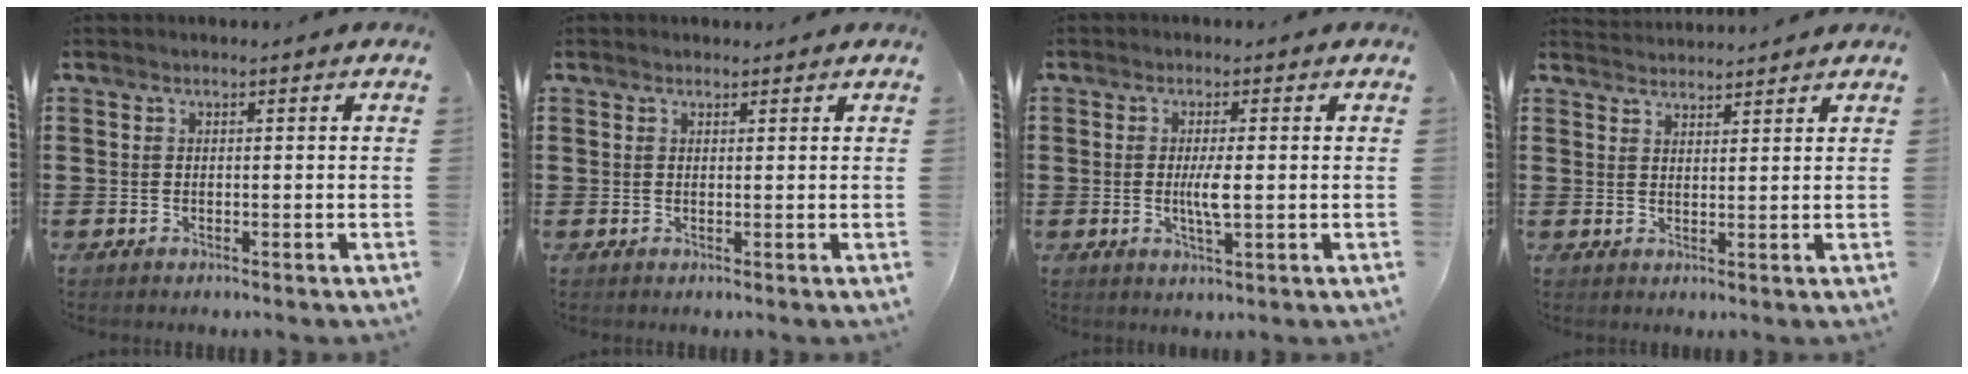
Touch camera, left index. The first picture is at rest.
{"total": 0.8, "force": [0.7, 0.3, 0.1], "torque": [-0.004, 0.002, 0.014]}
{"total": 3.7, "force": [0.0, 0.5, 3.7], "torque": [-0.066, -0.002, -0.002]}
{"total": 2.3, "force": [2.3, -0.1, -0.4], "torque": [0.001, -0.006, 0.045]}